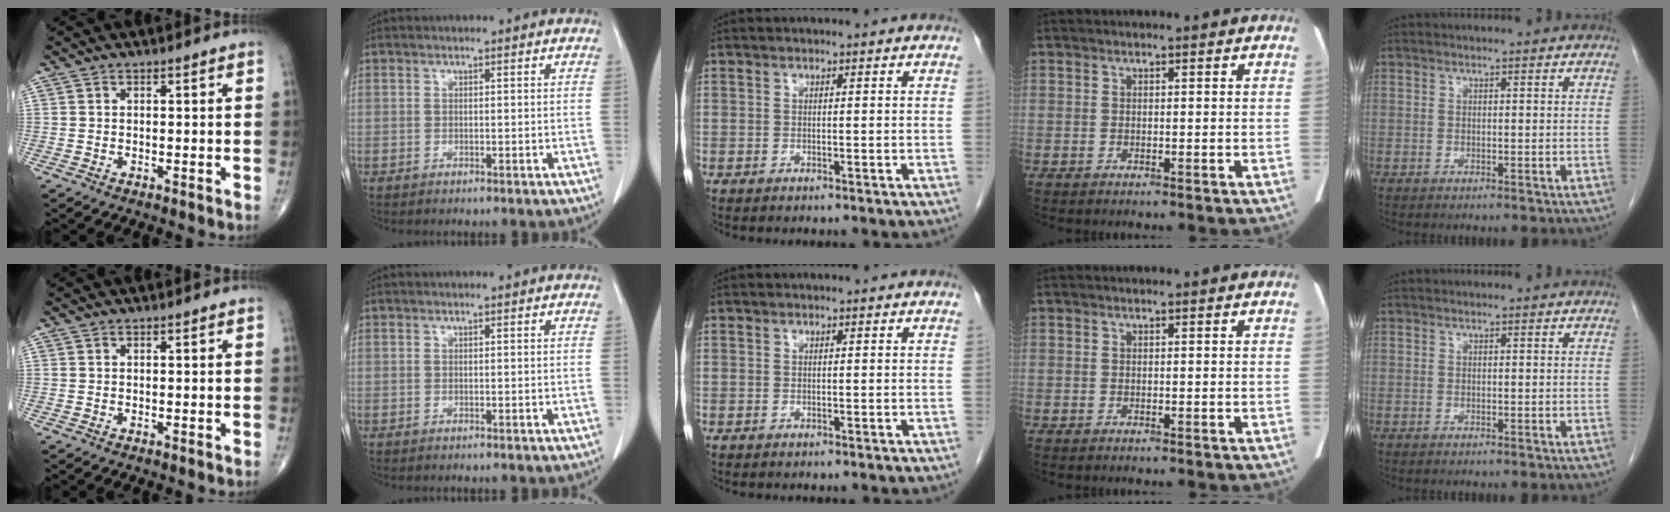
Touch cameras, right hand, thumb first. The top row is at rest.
{}